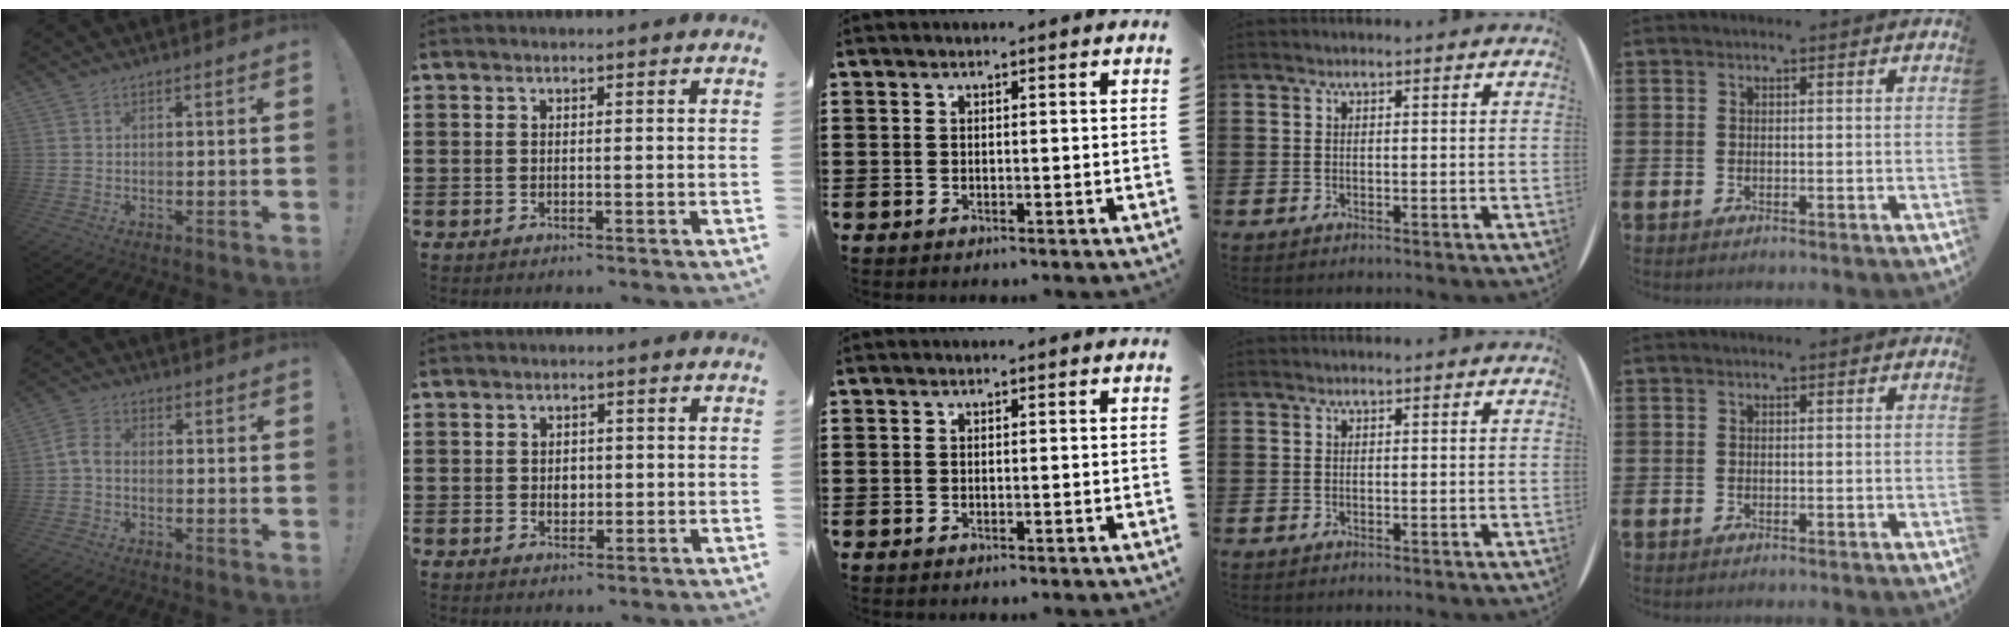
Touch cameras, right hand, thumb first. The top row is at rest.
{"thumb": {"total": 4.7, "force": [-1.1, 3.0, 3.4], "torque": [-0.063, 0.015, -0.018]}, "index": {"total": 1.8, "force": [0.0, 1.2, 1.3], "torque": [-0.020, 0.000, -0.002]}}